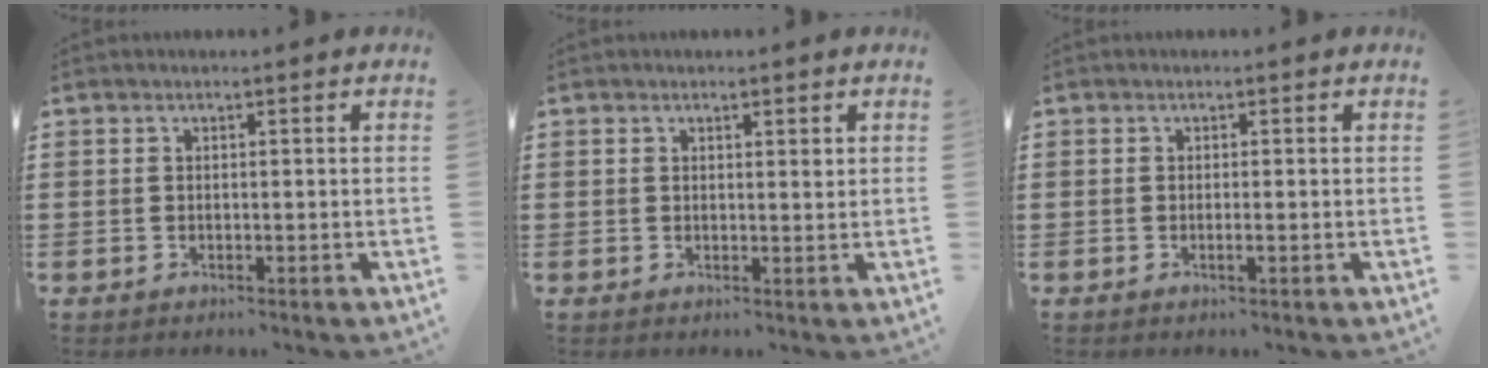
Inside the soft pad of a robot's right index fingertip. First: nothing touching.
{"total": 1.0, "force": [0.5, 0.4, 0.7], "torque": [-0.015, 0.004, 0.009]}
{"total": 0.9, "force": [-0.3, 0.0, 0.8], "torque": [-0.014, -0.004, -0.005]}